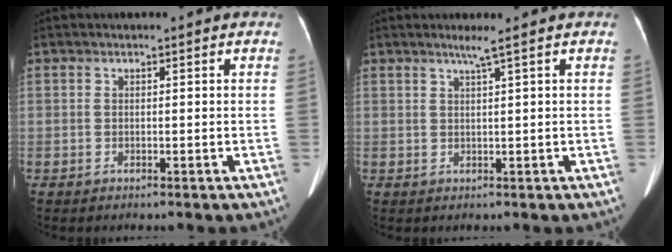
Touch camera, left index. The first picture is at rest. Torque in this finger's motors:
{"motor_torque": [0.22, -0.34, 0.06, 0.05]}